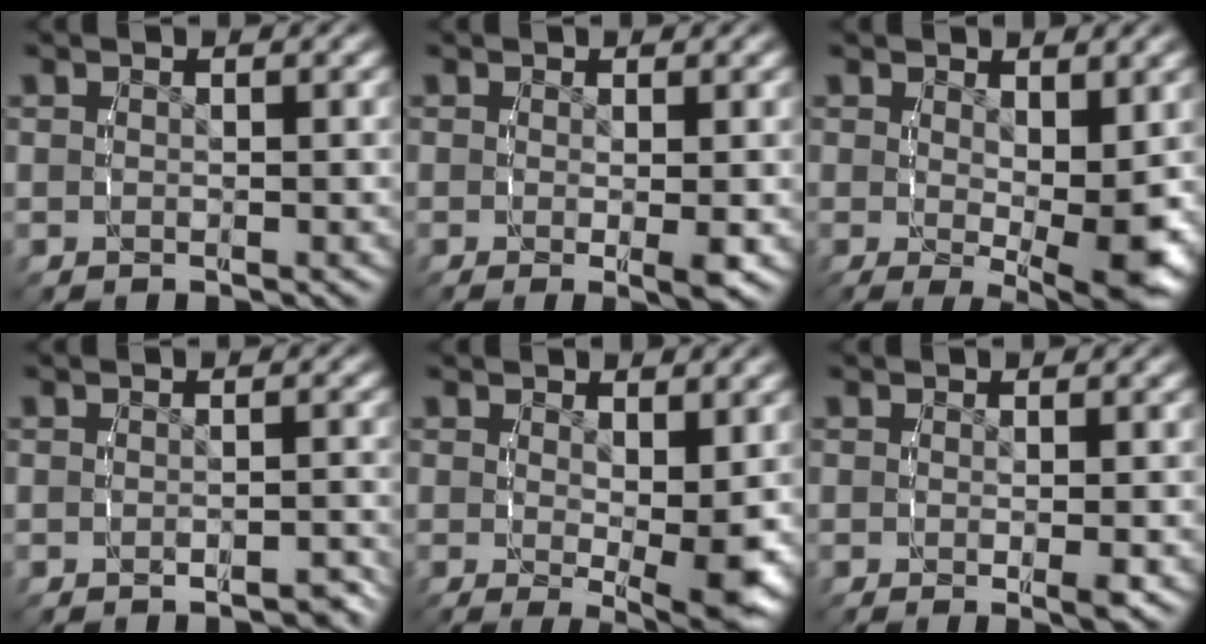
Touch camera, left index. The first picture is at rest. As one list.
[{"total": 1.3, "force": [0.0, -0.3, 1.2], "torque": [-0.016, -0.004, -0.002]}, {"total": 3.9, "force": [0.3, 0.5, 3.9], "torque": [-0.047, -0.018, 0.010]}, {"total": 1.3, "force": [-1.3, 0.2, 0.2], "torque": [-0.008, 0.005, -0.027]}, {"total": 3.3, "force": [0.3, 0.2, 3.2], "torque": [-0.037, -0.016, 0.009]}, {"total": 0.8, "force": [-0.1, -0.3, 0.8], "torque": [-0.011, 0.000, -0.004]}]